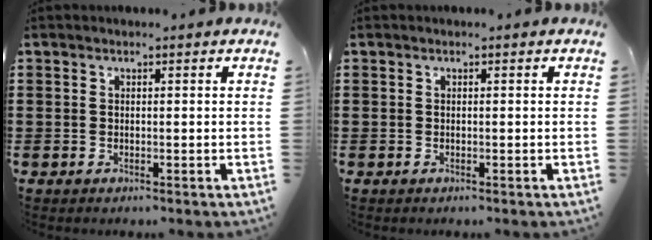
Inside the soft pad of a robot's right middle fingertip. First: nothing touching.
{"total": 0.0}